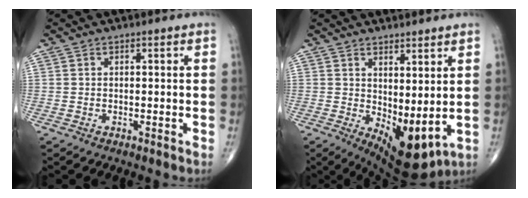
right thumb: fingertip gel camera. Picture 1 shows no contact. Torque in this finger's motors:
{"motor_torque": [-0.39, 0.68, -0.08, -0.06, 0.13]}